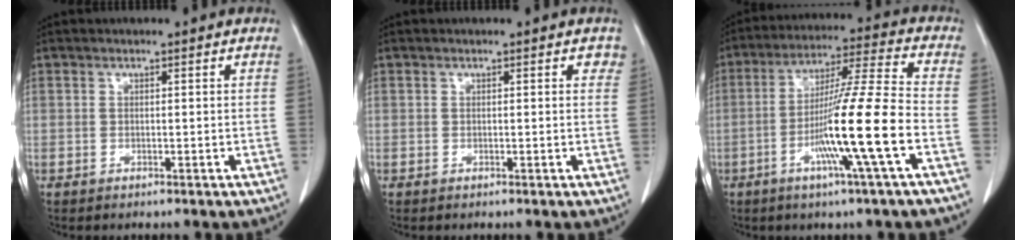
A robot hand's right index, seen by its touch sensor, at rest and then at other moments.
{"total": 1.2, "force": [0.7, 0.6, 0.7], "torque": [0.004, 0.002, 0.001]}
{"total": 14.2, "force": [-4.5, -1.8, 13.4], "torque": [-0.242, -0.008, -0.086]}